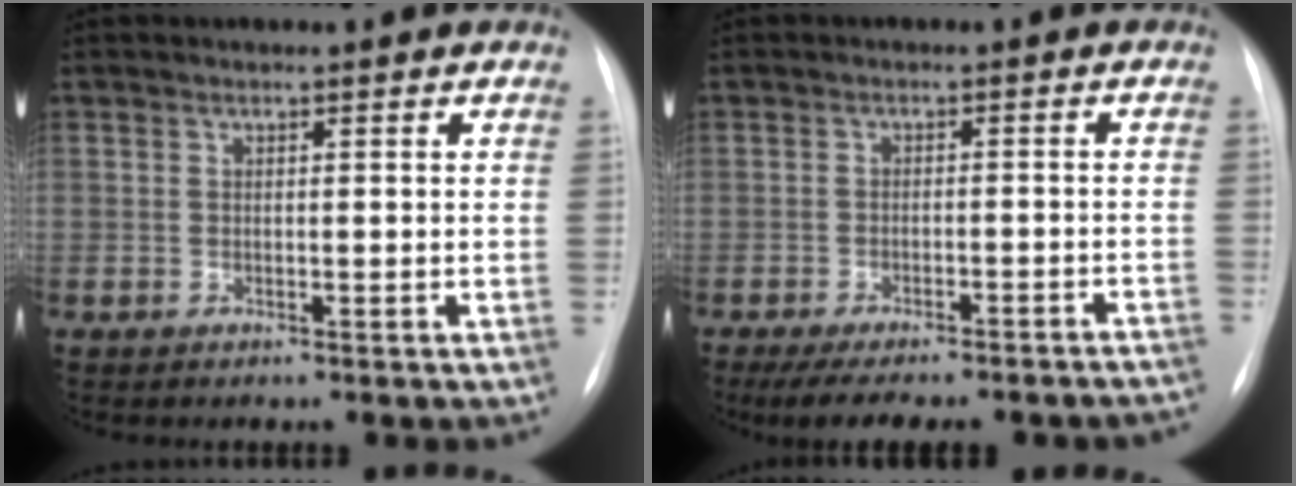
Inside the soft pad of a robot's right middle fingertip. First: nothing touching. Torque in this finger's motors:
{"motor_torque": [1.07, -1.07, 0.21, 0.09]}